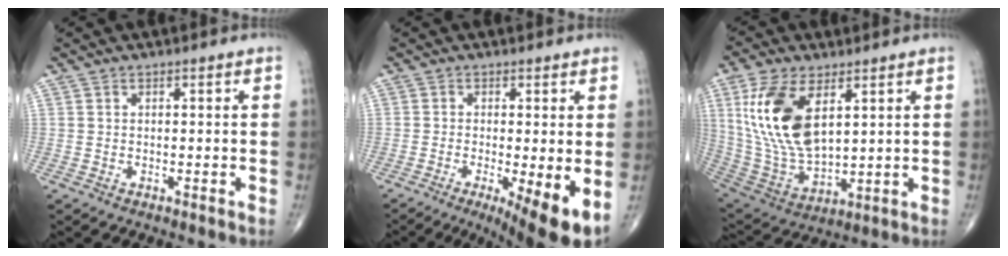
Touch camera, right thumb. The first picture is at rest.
{"total": 9.7, "force": [-3.0, 2.1, 9.0], "torque": [-0.138, -0.021, -0.044]}
{"total": 17.2, "force": [5.9, 8.6, 13.7], "torque": [-0.268, -0.025, 0.125]}